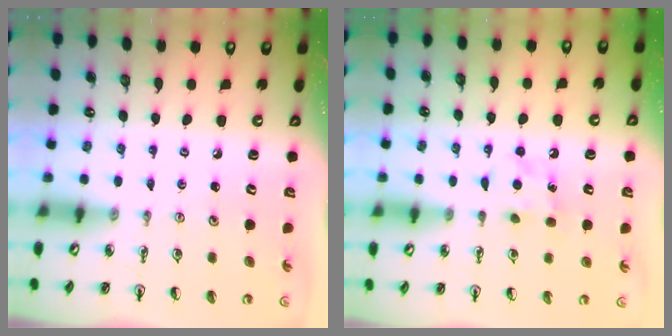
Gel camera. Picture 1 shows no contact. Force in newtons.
{"total": 6.1, "press": 6.1, "slide": 0.9}